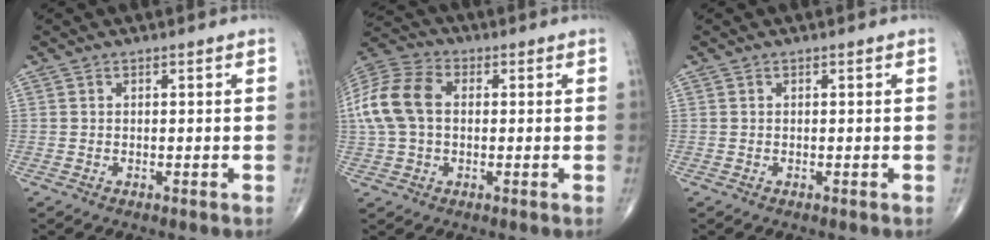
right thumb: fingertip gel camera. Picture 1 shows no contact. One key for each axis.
{"total": 13.4, "fx": 1.1, "fy": 9.2, "fz": 9.7, "tx": -0.209, "ty": 0.030, "tz": 0.017}
{"total": 0.0}